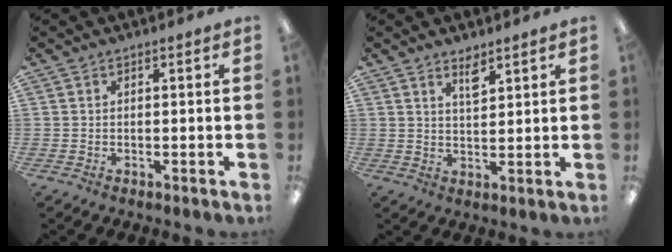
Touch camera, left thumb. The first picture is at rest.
{"total": 4.2, "force": [3.3, 1.3, 2.3], "torque": [-0.037, -0.013, 0.056]}